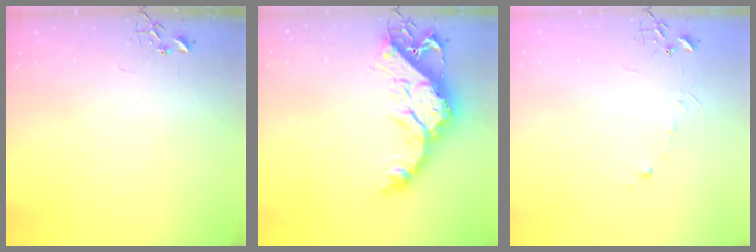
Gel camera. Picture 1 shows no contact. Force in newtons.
{"total": 17.2, "press": 17.2, "slide": 1.0}
{"total": 4.3, "press": 4.3, "slide": 0.5}